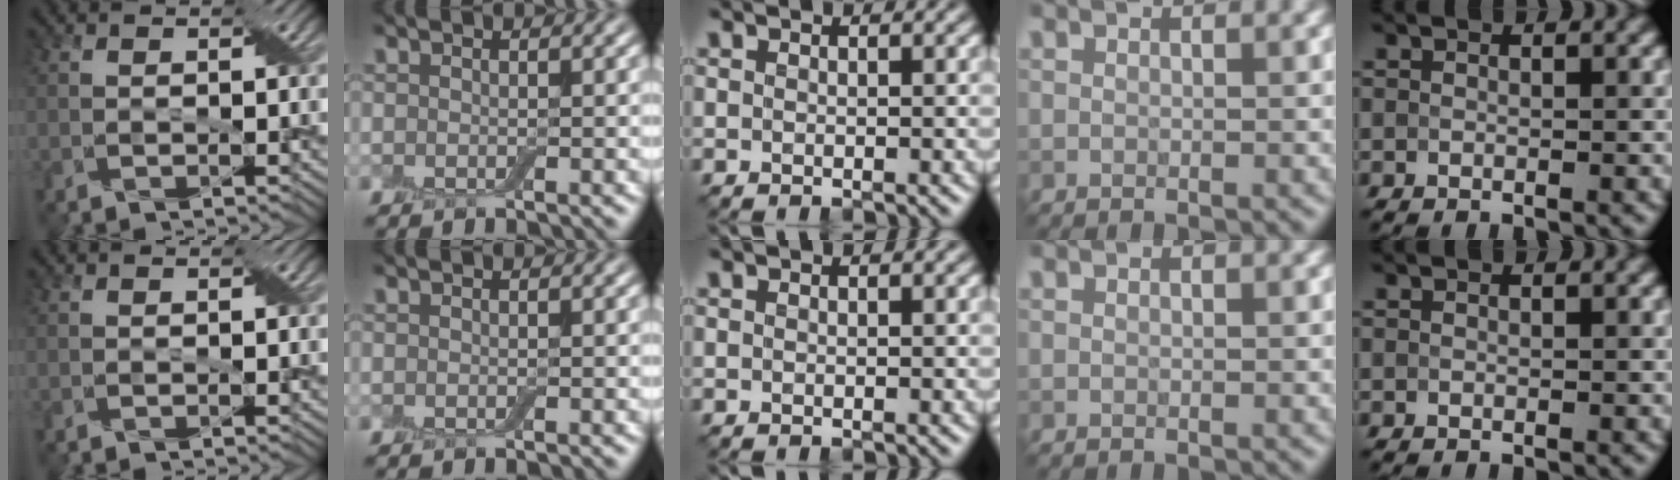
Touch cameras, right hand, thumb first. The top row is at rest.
{}